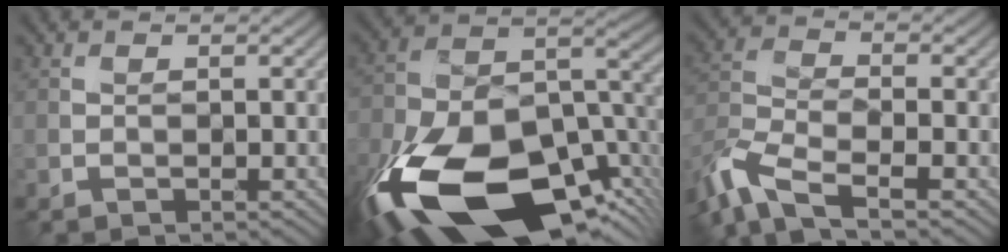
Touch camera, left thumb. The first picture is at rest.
{"total": 21.9, "force": [-11.3, 10.9, 15.3], "torque": [-0.347, -0.064, -0.150]}
{"total": 8.2, "force": [-6.0, 2.7, 4.8], "torque": [-0.116, -0.016, -0.133]}